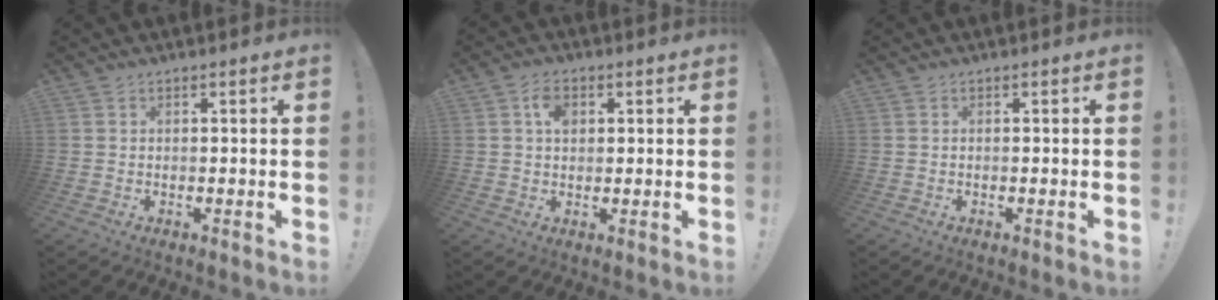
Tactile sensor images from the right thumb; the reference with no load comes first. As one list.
[{"total": 5.1, "force": [1.5, 3.6, 3.3], "torque": [-0.051, 0.004, 0.026]}, {"total": 0.0}]